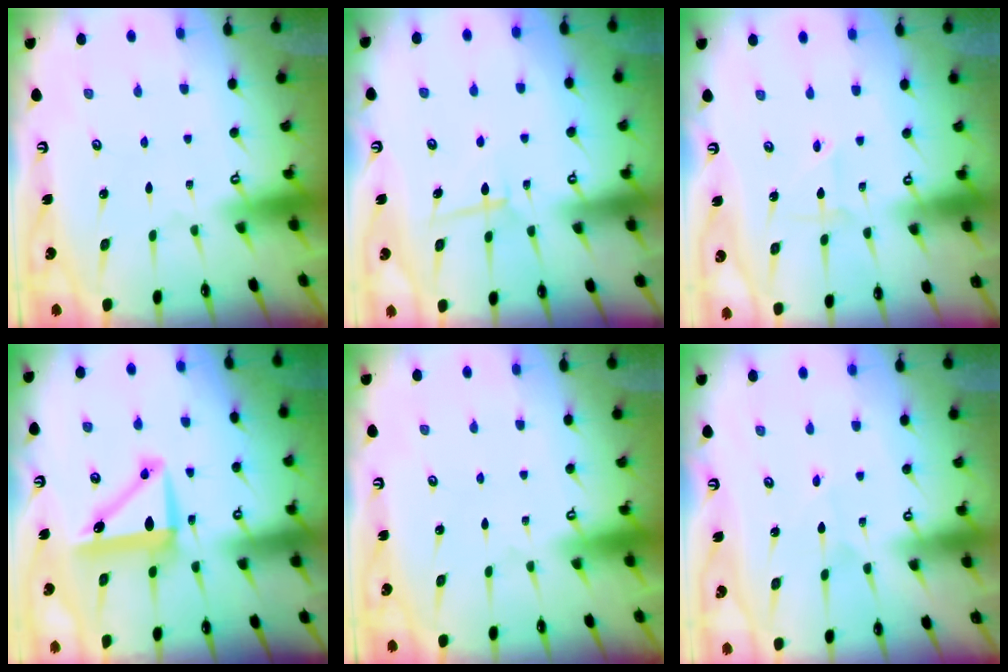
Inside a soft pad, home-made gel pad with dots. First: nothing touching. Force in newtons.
{"total": 7.1, "press": 7.0, "slide": 0.7}
{"total": 2.7, "press": 2.7, "slide": 0.3}
{"total": 9.9, "press": 9.6, "slide": 2.1}
{"total": 0.0}
{"total": 3.0, "press": 3.0, "slide": 0.2}